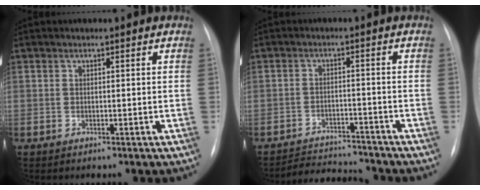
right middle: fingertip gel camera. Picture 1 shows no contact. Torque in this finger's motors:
{"motor_torque": [0.34, -0.68, 0.00, -0.01]}